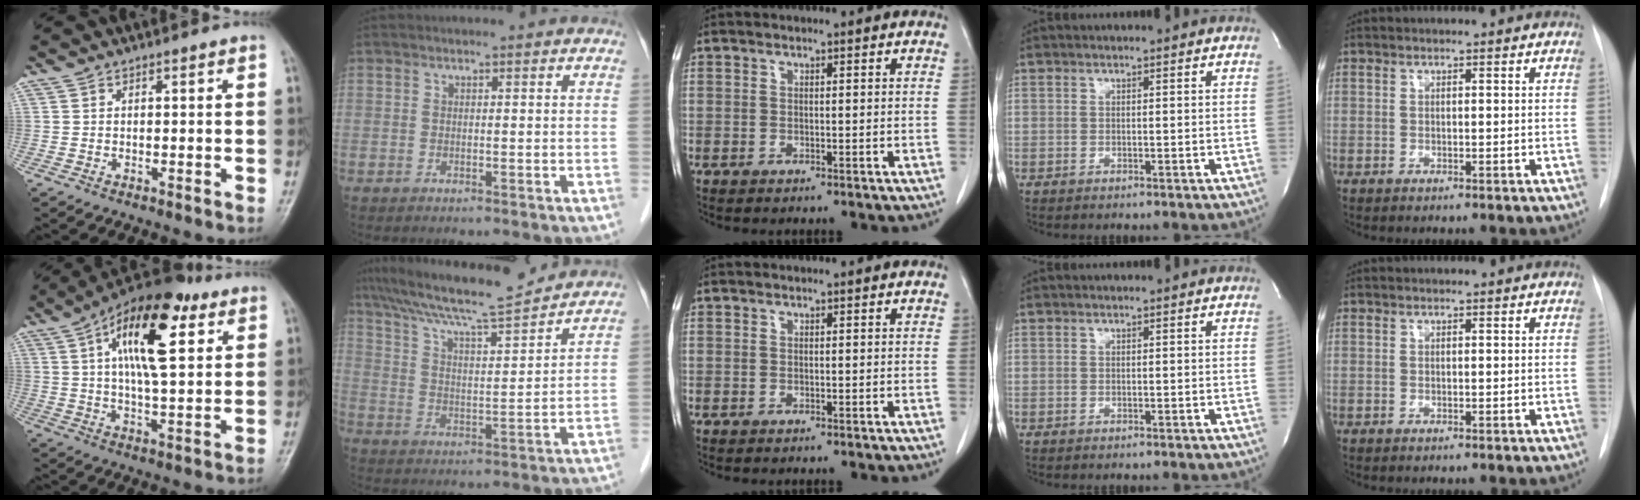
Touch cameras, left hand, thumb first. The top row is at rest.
{"thumb": {"total": 19.2, "force": [7.4, 7.6, 16.0], "torque": [-0.240, -0.006, 0.112]}, "index": {"total": 15.8, "force": [14.2, 0.5, 7.0], "torque": [-0.125, 0.010, 0.229]}}